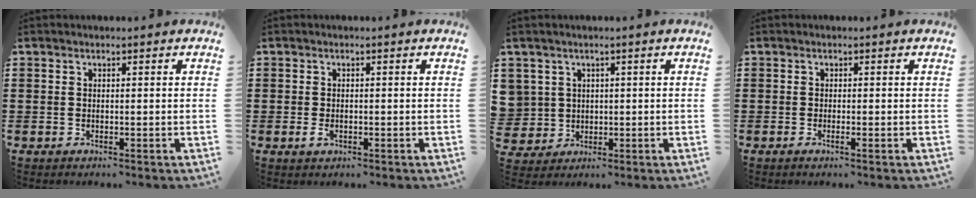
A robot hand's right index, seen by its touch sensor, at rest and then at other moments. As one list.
[{"total": 1.1, "force": [-0.4, 0.6, 0.9], "torque": [-0.018, -0.003, -0.006]}, {"total": 3.6, "force": [1.0, 3.5, -0.2], "torque": [-0.016, 0.013, 0.018]}, {"total": 0.8, "force": [-0.4, 0.0, 0.7], "torque": [-0.013, -0.004, -0.006]}]